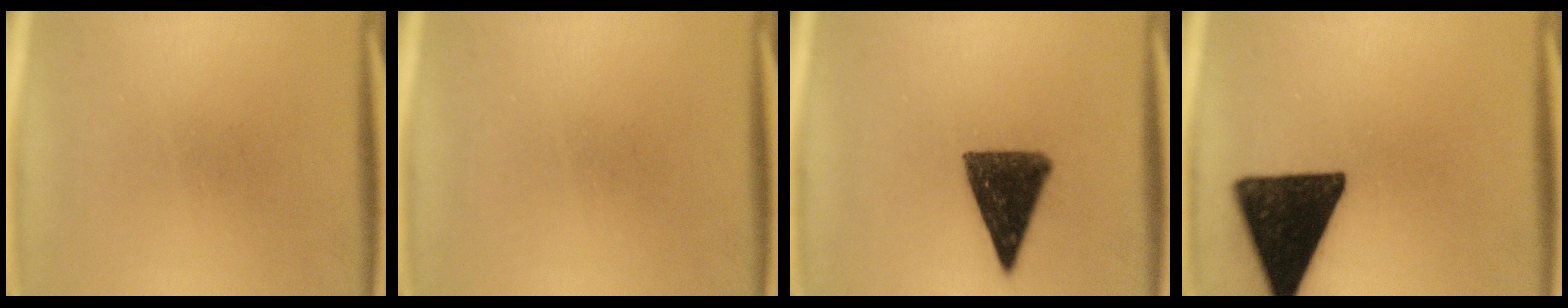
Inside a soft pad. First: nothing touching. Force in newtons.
{"total": 0.0}
{"total": 12.2}
{"total": 17.6}